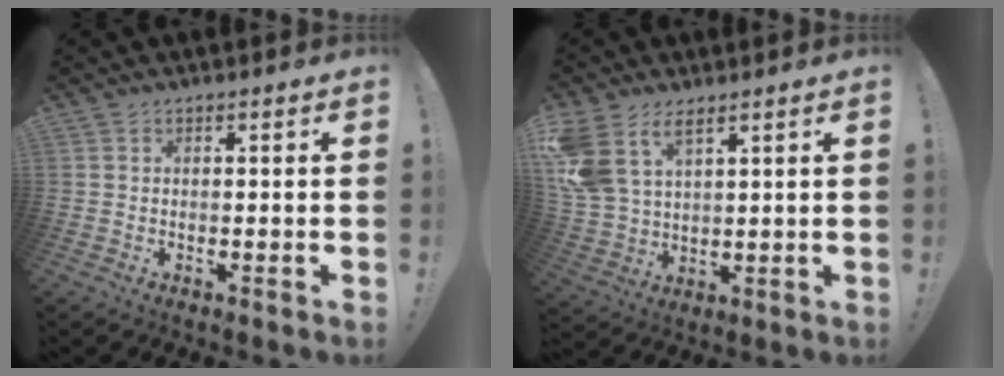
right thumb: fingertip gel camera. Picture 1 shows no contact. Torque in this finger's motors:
{"motor_torque": [2.02, 2.52, 1.37, 0.70, 0.18]}